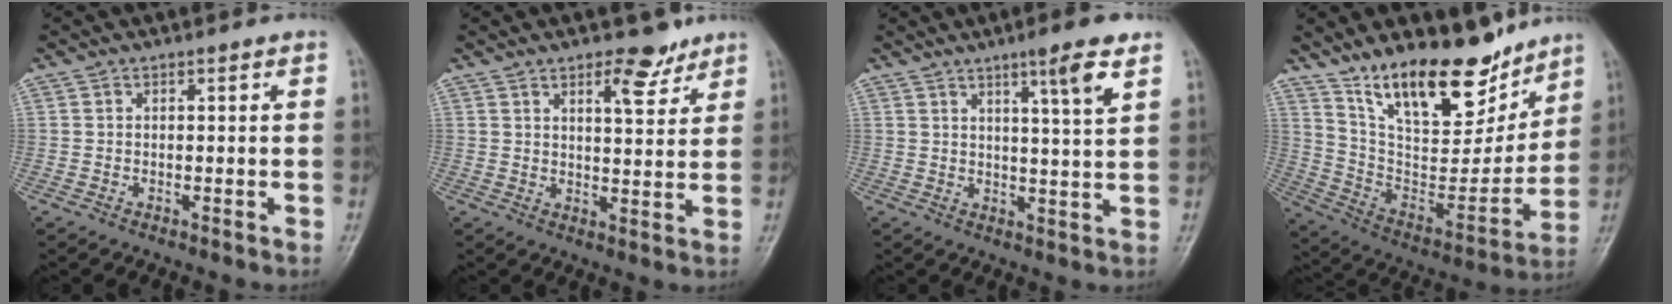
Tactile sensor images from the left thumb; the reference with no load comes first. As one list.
[{"total": 6.4, "force": [4.3, 2.6, 4.0], "torque": [-0.040, -0.029, 0.061]}, {"total": 7.3, "force": [4.2, 0.4, 6.0], "torque": [-0.090, -0.021, 0.063]}, {"total": 22.0, "force": [15.4, 9.1, 12.7], "torque": [-0.161, -0.085, 0.270]}]